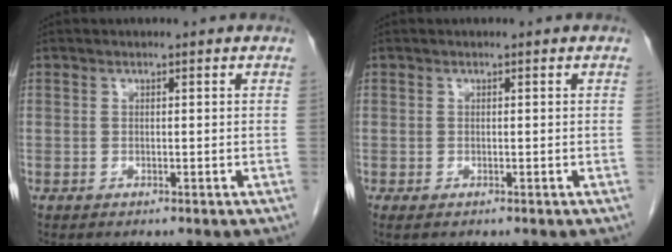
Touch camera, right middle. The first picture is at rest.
{"total": 0.6, "force": [-0.3, 0.2, 0.4], "torque": [-0.008, -0.002, -0.003]}